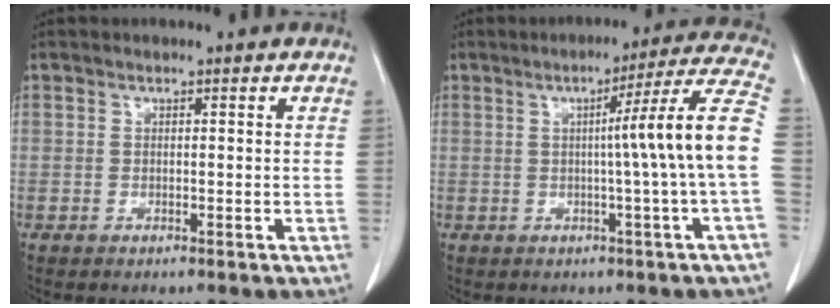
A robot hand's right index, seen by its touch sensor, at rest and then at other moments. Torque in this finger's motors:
{"motor_torque": [1.21, -0.12, 0.67, 0.14]}